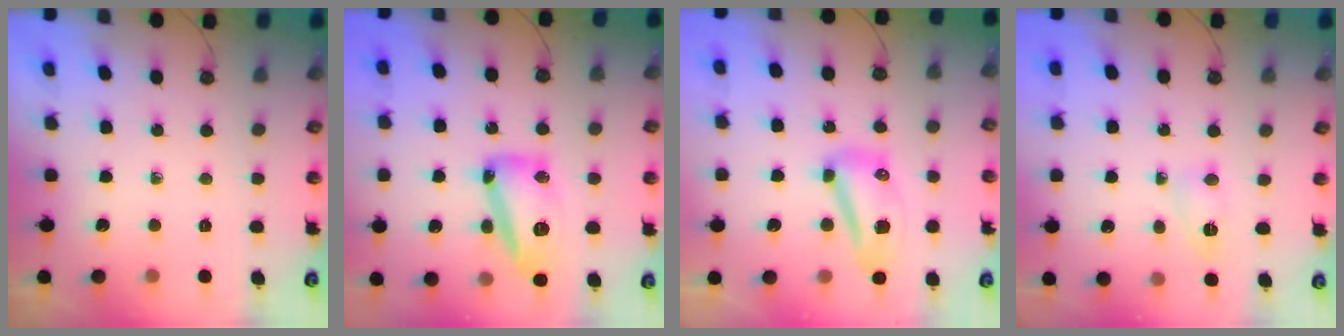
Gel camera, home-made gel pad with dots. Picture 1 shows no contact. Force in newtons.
{"total": 15.6, "press": 15.6, "slide": 0.9}
{"total": 11.1, "press": 11.1, "slide": 0.7}
{"total": 3.8, "press": 3.7, "slide": 0.7}